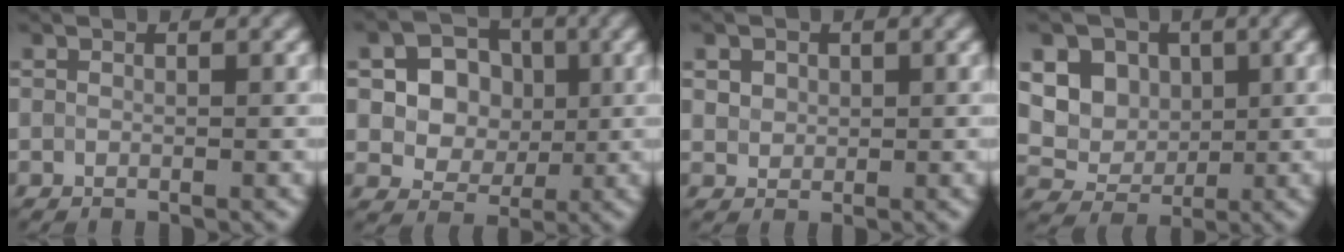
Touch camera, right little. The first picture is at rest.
{"total": 6.5, "force": [1.2, 5.5, 3.2], "torque": [-0.052, 0.020, 0.011]}
{"total": 3.3, "force": [1.6, 2.4, 1.5], "torque": [-0.037, 0.012, 0.024]}
{"total": 8.1, "force": [3.2, 6.4, 3.8], "torque": [-0.070, 0.016, 0.042]}